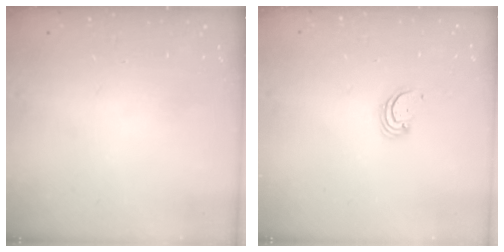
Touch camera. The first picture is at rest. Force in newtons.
{"total": 2.5, "press": 2.5, "slide": 0.2}